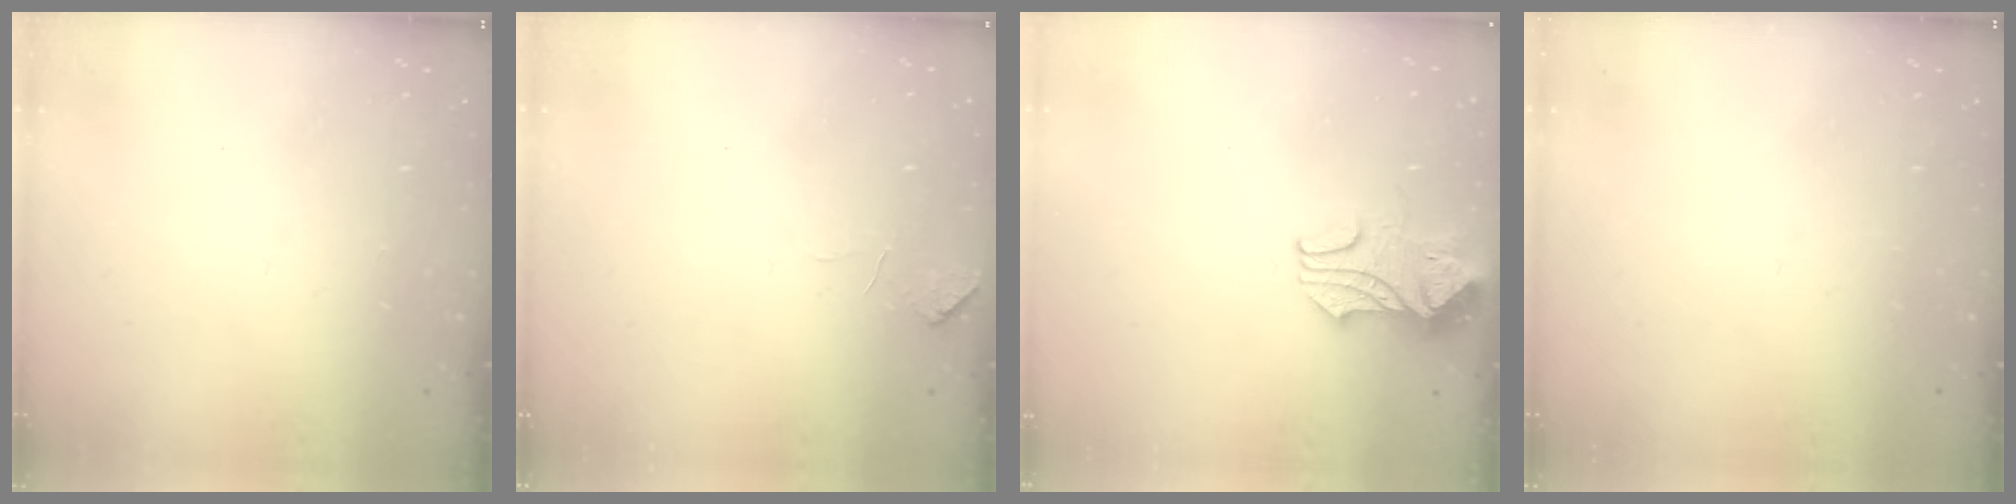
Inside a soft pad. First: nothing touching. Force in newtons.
{"total": 0.8, "press": 0.5, "slide": 0.6}
{"total": 2.1, "press": 1.9, "slide": 0.9}
{"total": 0.0}